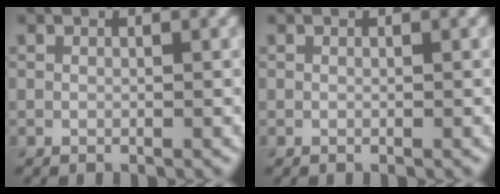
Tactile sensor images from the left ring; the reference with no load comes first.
{"total": 0.0}